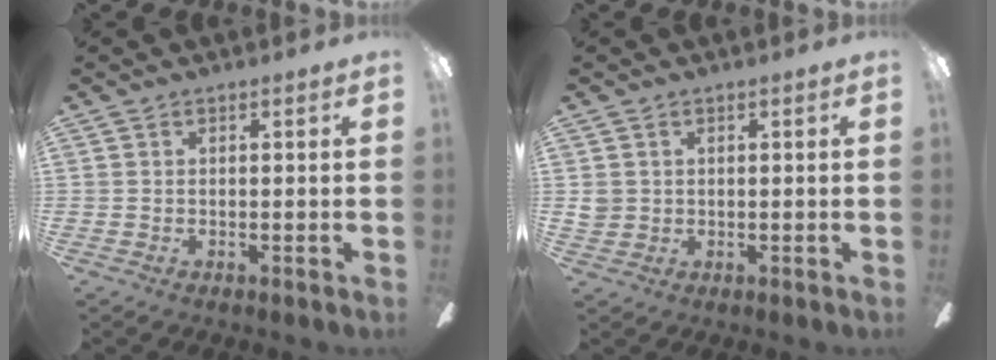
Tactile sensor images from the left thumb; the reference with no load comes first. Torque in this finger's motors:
{"motor_torque": [-0.03, 0.14, 0.33, -0.44, -0.01]}